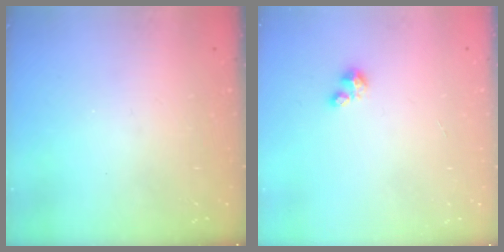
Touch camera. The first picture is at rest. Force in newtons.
{"total": 2.5, "press": 2.5, "slide": 0.3}